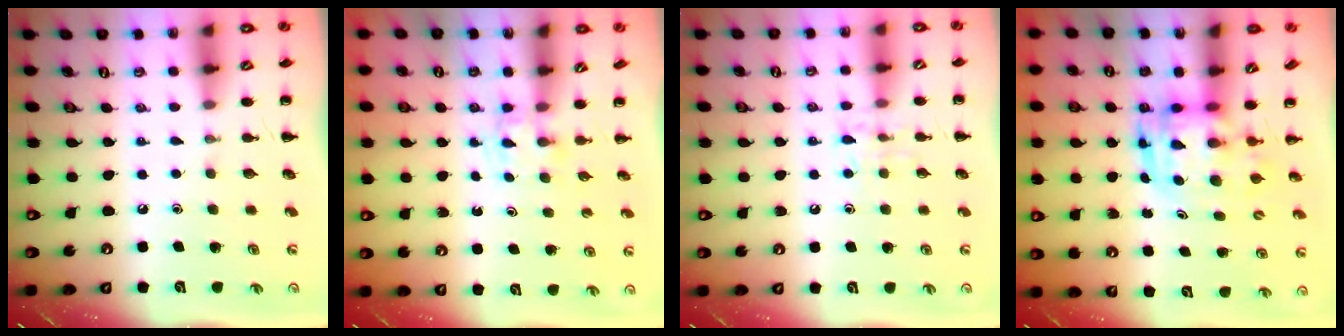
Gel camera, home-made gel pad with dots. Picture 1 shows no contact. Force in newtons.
{"total": 1.7, "press": 1.4, "slide": 0.9}
{"total": 7.0, "press": 6.9, "slide": 1.1}
{"total": 3.7, "press": 3.6, "slide": 0.7}